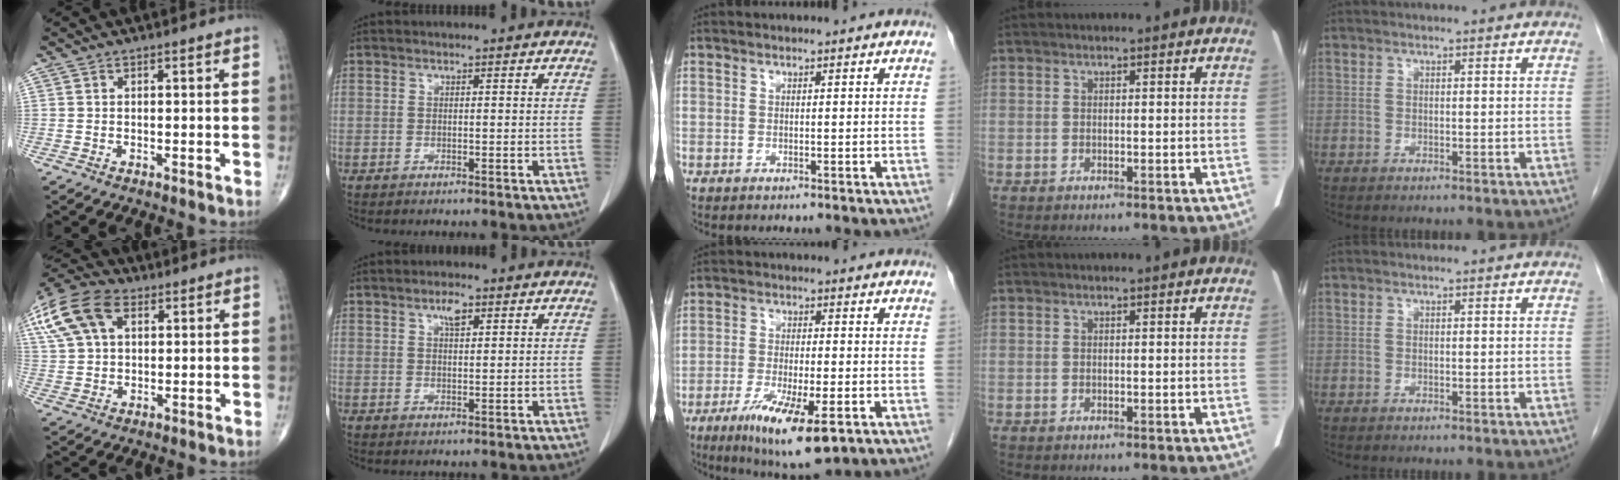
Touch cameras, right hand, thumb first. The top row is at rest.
{"thumb": {"total": 17.5, "force": [7.0, 11.0, 11.6], "torque": [-0.268, 0.027, 0.127]}, "index": {"total": 2.4, "force": [1.3, 0.8, 1.8], "torque": [-0.038, 0.001, 0.023]}, "middle": {"total": 10.5, "force": [-5.2, 2.1, 8.9], "torque": [-0.155, -0.026, -0.081]}}